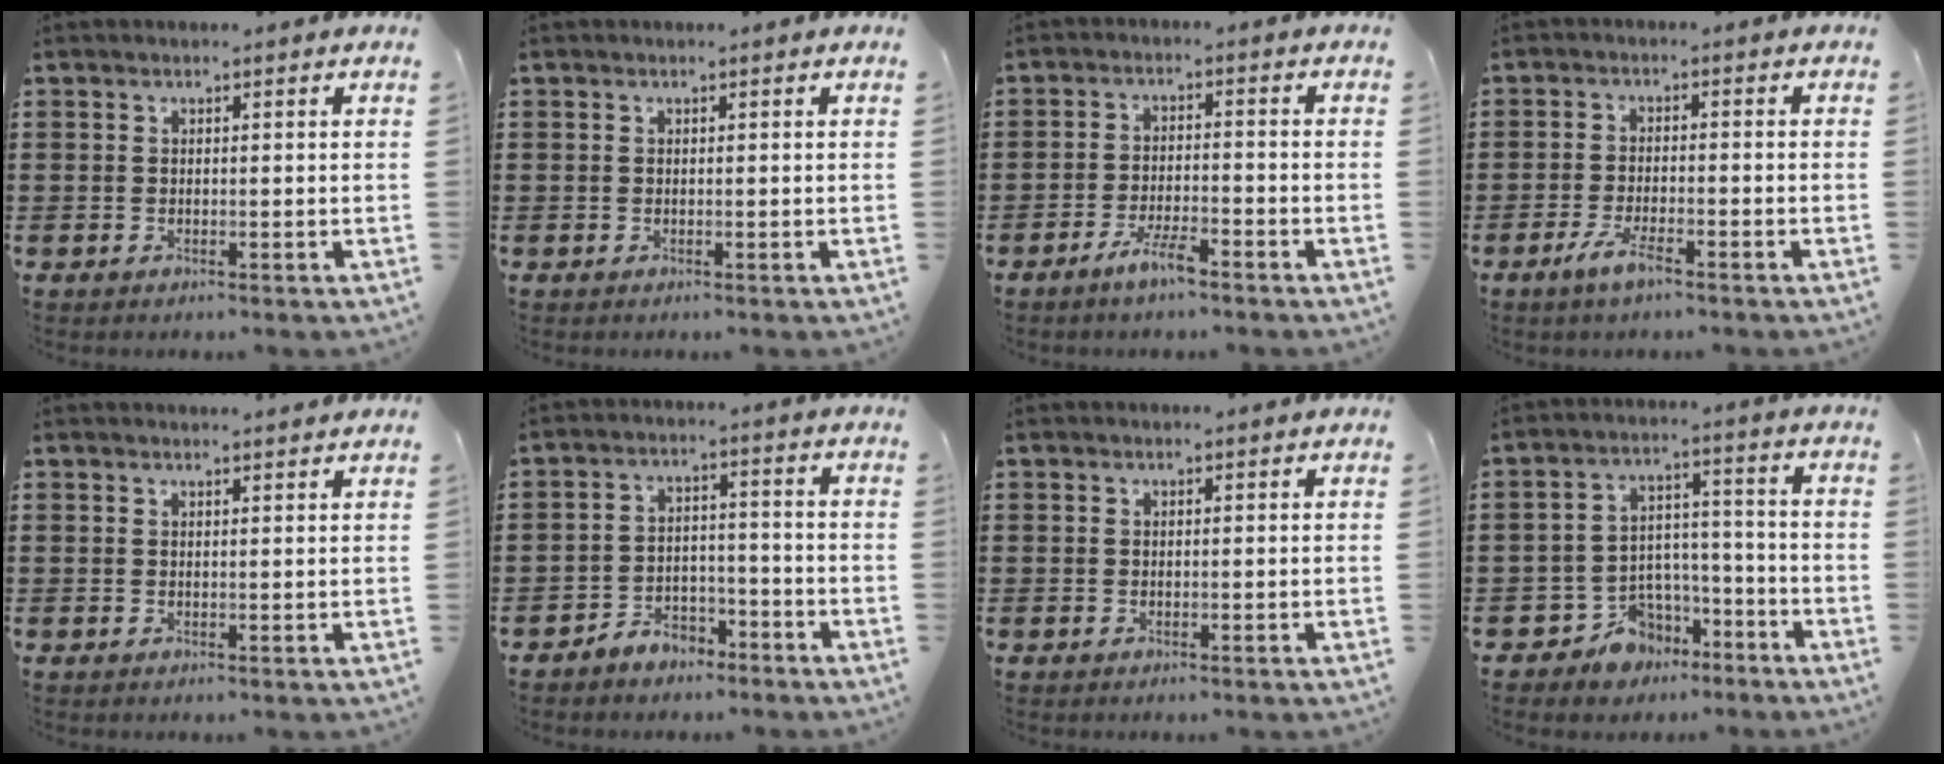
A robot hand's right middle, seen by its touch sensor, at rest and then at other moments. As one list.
[{"total": 0.0}, {"total": 4.3, "force": [-3.0, 0.7, 3.0], "torque": [-0.062, 0.000, -0.057]}, {"total": 3.8, "force": [-2.3, 0.7, 2.9], "torque": [-0.069, -0.006, -0.048]}, {"total": 1.2, "force": [1.2, -0.1, 0.2], "torque": [0.002, -0.003, 0.020]}, {"total": 3.9, "force": [-3.7, 1.4, 0.3], "torque": [-0.011, 0.008, -0.076]}, {"total": 0.0}, {"total": 5.8, "force": [-4.5, 3.7, 0.3], "torque": [-0.025, 0.011, -0.088]}]